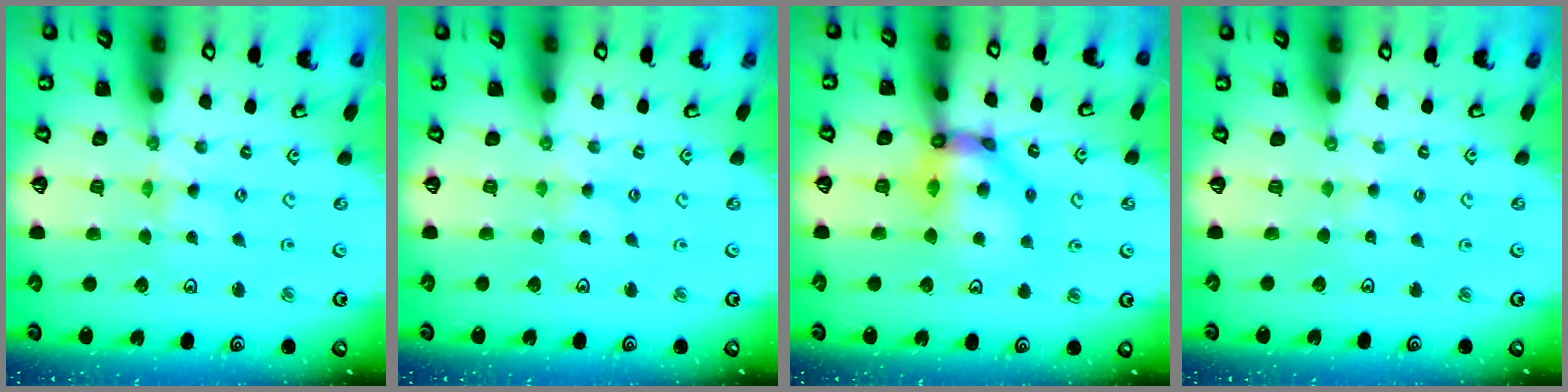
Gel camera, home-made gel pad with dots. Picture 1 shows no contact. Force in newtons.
{"total": 1.7, "press": 1.7, "slide": 0.4}
{"total": 12.3, "press": 12.3, "slide": 1.2}
{"total": 1.0, "press": 1.0, "slide": 0.3}